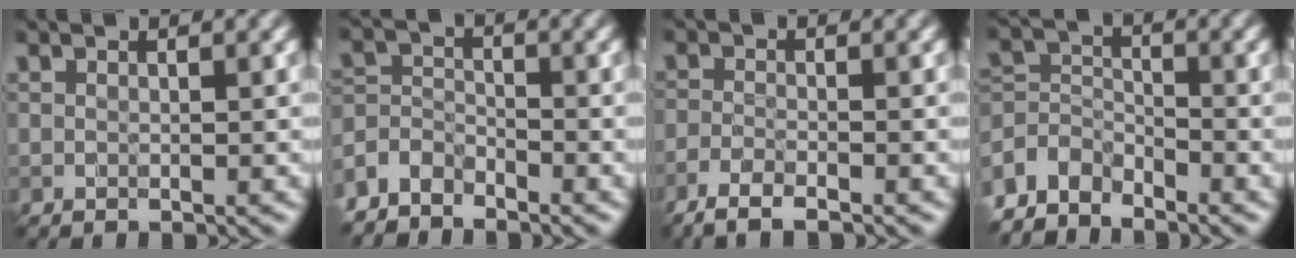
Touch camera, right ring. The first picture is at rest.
{"total": 3.0, "force": [-2.7, 1.1, 0.2], "torque": [-0.002, 0.003, -0.067]}
{"total": 2.8, "force": [-2.3, 0.4, 1.5], "torque": [-0.034, -0.005, -0.051]}
{"total": 3.7, "force": [-3.3, 1.6, 0.7], "torque": [-0.010, 0.002, -0.076]}